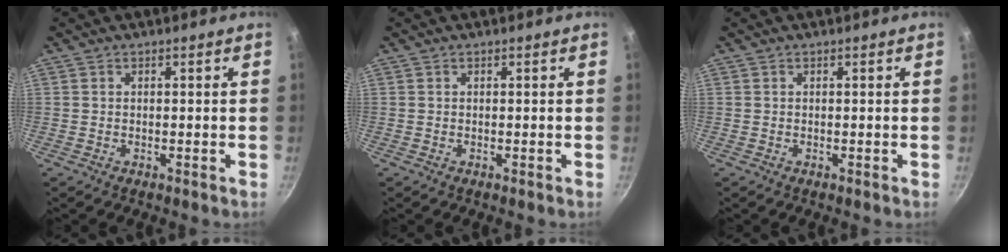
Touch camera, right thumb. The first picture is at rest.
{"total": 0.0}
{"total": 0.0}